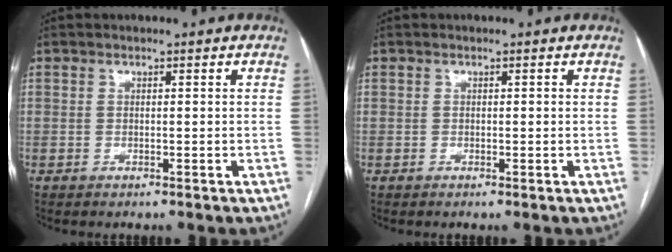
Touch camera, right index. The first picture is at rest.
{"total": 0.0}